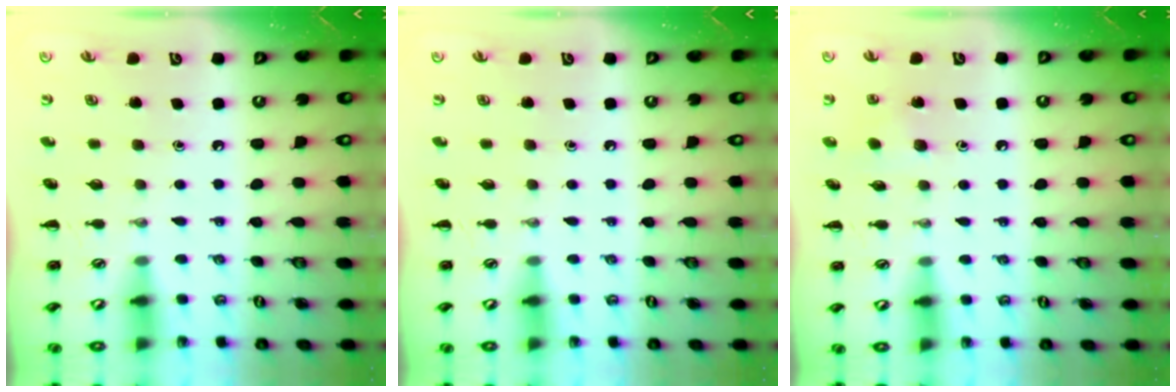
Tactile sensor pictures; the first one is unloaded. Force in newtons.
{"total": 0.0}
{"total": 6.2, "press": 6.0, "slide": 1.5}